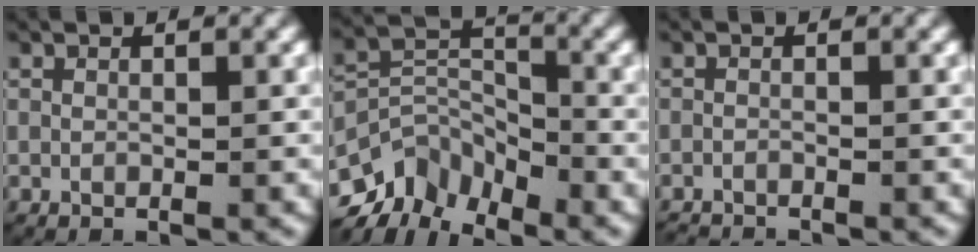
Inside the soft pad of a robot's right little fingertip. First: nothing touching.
{"total": 11.7, "force": [-5.4, 8.8, 5.6], "torque": [-0.106, -0.028, -0.097]}
{"total": 1.4, "force": [-1.4, 0.2, 0.0], "torque": [-0.006, -0.012, -0.021]}